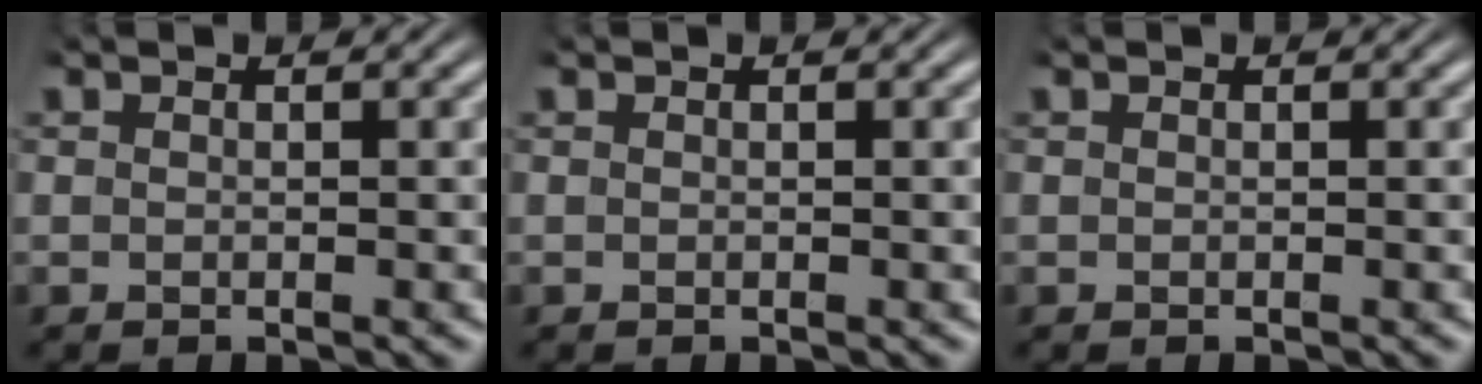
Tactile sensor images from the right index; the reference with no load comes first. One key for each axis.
{"total": 0.0}
{"total": 0.0}